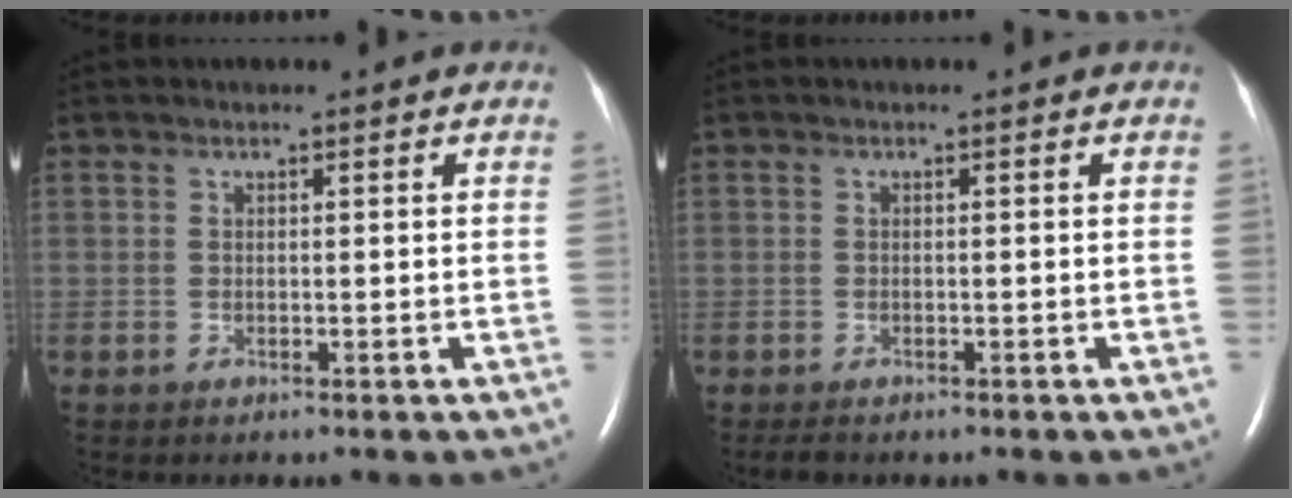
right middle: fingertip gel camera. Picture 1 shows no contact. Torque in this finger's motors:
{"motor_torque": [0.03, -0.03, -0.02, 0.00]}